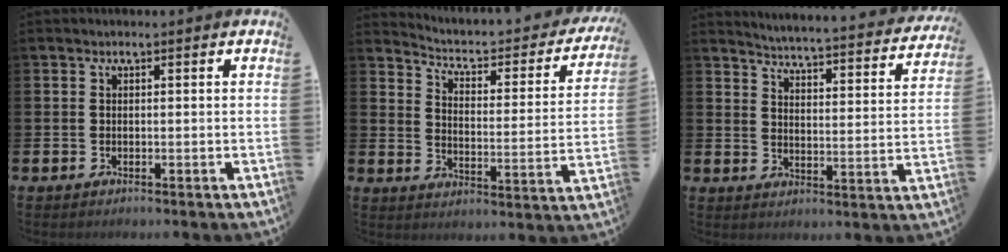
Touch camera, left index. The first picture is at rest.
{"total": 3.9, "force": [3.2, 1.5, 1.8], "torque": [-0.060, -0.026, 0.042]}
{"total": 4.1, "force": [4.1, 0.0, 0.7], "torque": [-0.032, -0.043, 0.063]}